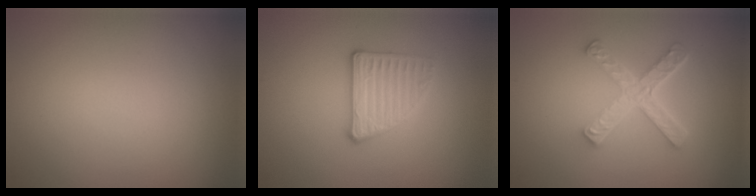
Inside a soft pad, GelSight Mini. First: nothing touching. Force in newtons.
{"total": 2.8, "press": 2.7, "slide": 0.7}
{"total": 4.8, "press": 3.4, "slide": 3.4}